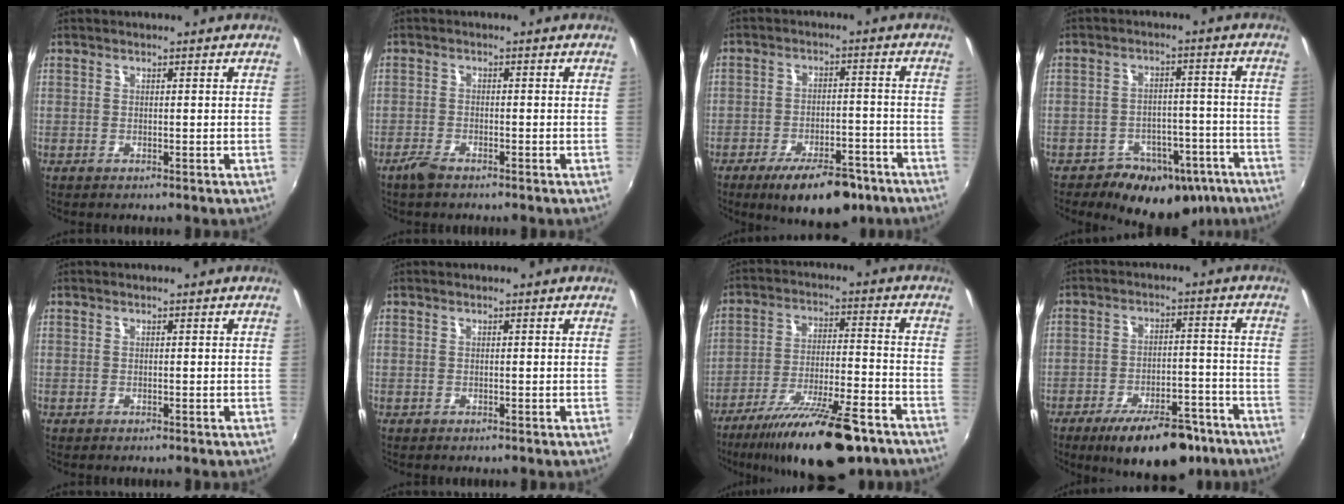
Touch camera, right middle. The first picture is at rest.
{"total": 2.7, "force": [-2.2, 0.7, 1.4], "torque": [-0.040, -0.004, -0.046]}
{"total": 12.2, "force": [-8.6, 4.8, 7.2], "torque": [-0.124, 0.004, -0.119]}
{"total": 14.5, "force": [-10.0, 9.1, 5.1], "torque": [-0.086, 0.027, -0.110]}
{"total": 0.0}
{"total": 0.0}
{"total": 20.1, "force": [-15.0, 4.5, 12.6], "torque": [-0.226, -0.034, -0.232]}
{"total": 14.6, "force": [-10.6, 5.7, 8.3], "torque": [-0.133, 0.006, -0.143]}